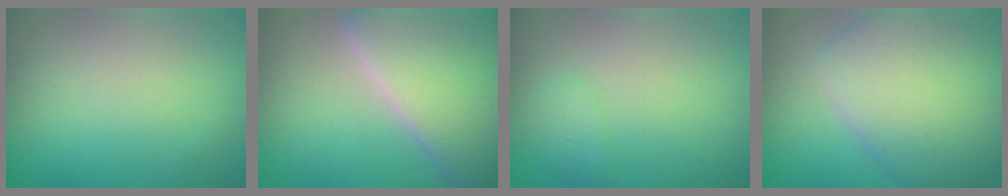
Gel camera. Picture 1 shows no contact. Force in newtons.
{"total": 12.5, "press": 12.5, "slide": 0.8}
{"total": 1.3, "press": 1.3, "slide": 0.0}
{"total": 9.8, "press": 9.8, "slide": 0.4}